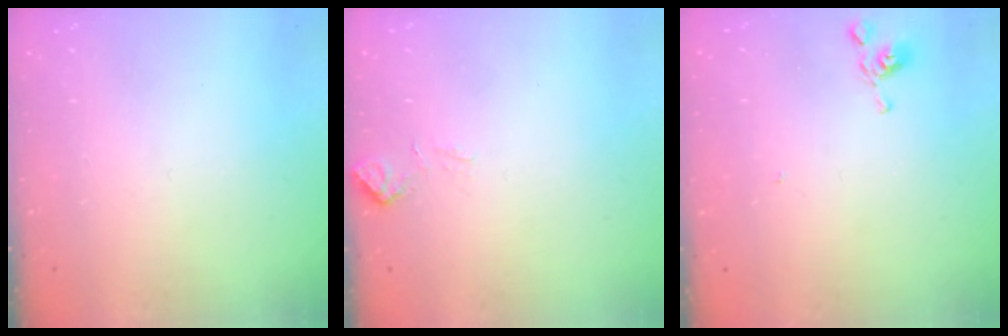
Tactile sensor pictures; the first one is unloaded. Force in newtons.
{"total": 2.3, "press": 2.2, "slide": 0.6}
{"total": 4.5, "press": 4.5, "slide": 0.4}